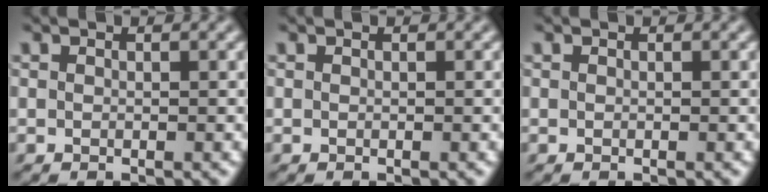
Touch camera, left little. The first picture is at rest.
{"total": 0.0}
{"total": 0.0}